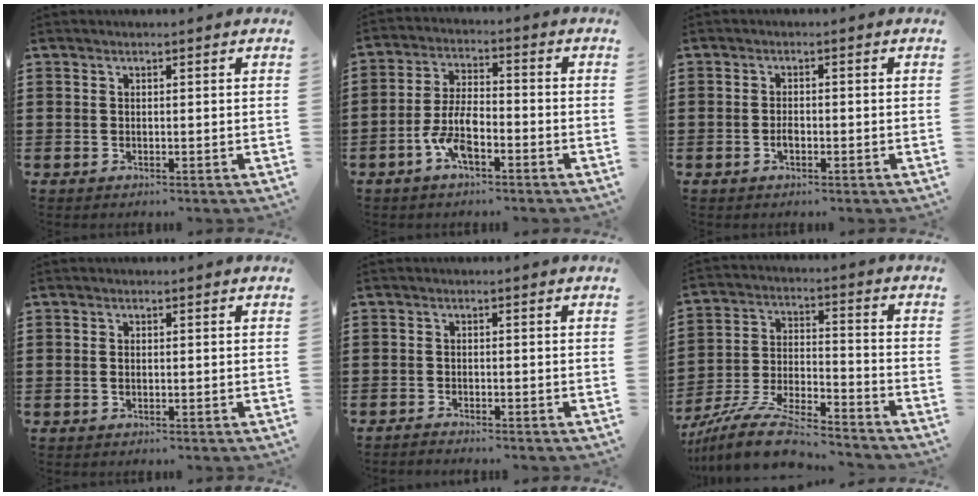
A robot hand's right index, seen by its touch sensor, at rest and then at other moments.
{"total": 7.2, "force": [-3.3, 2.8, 5.8], "torque": [-0.130, 0.000, -0.066]}
{"total": 1.6, "force": [-0.7, 0.6, 1.2], "torque": [-0.025, -0.002, -0.013]}
{"total": 0.8, "force": [-0.1, 0.3, 0.7], "torque": [-0.017, -0.002, -0.001]}
{"total": 1.4, "force": [-1.4, 0.0, -0.2], "torque": [0.000, 0.004, -0.030]}
{"total": 11.3, "force": [-10.2, 1.4, 4.7], "torque": [-0.099, 0.020, -0.206]}